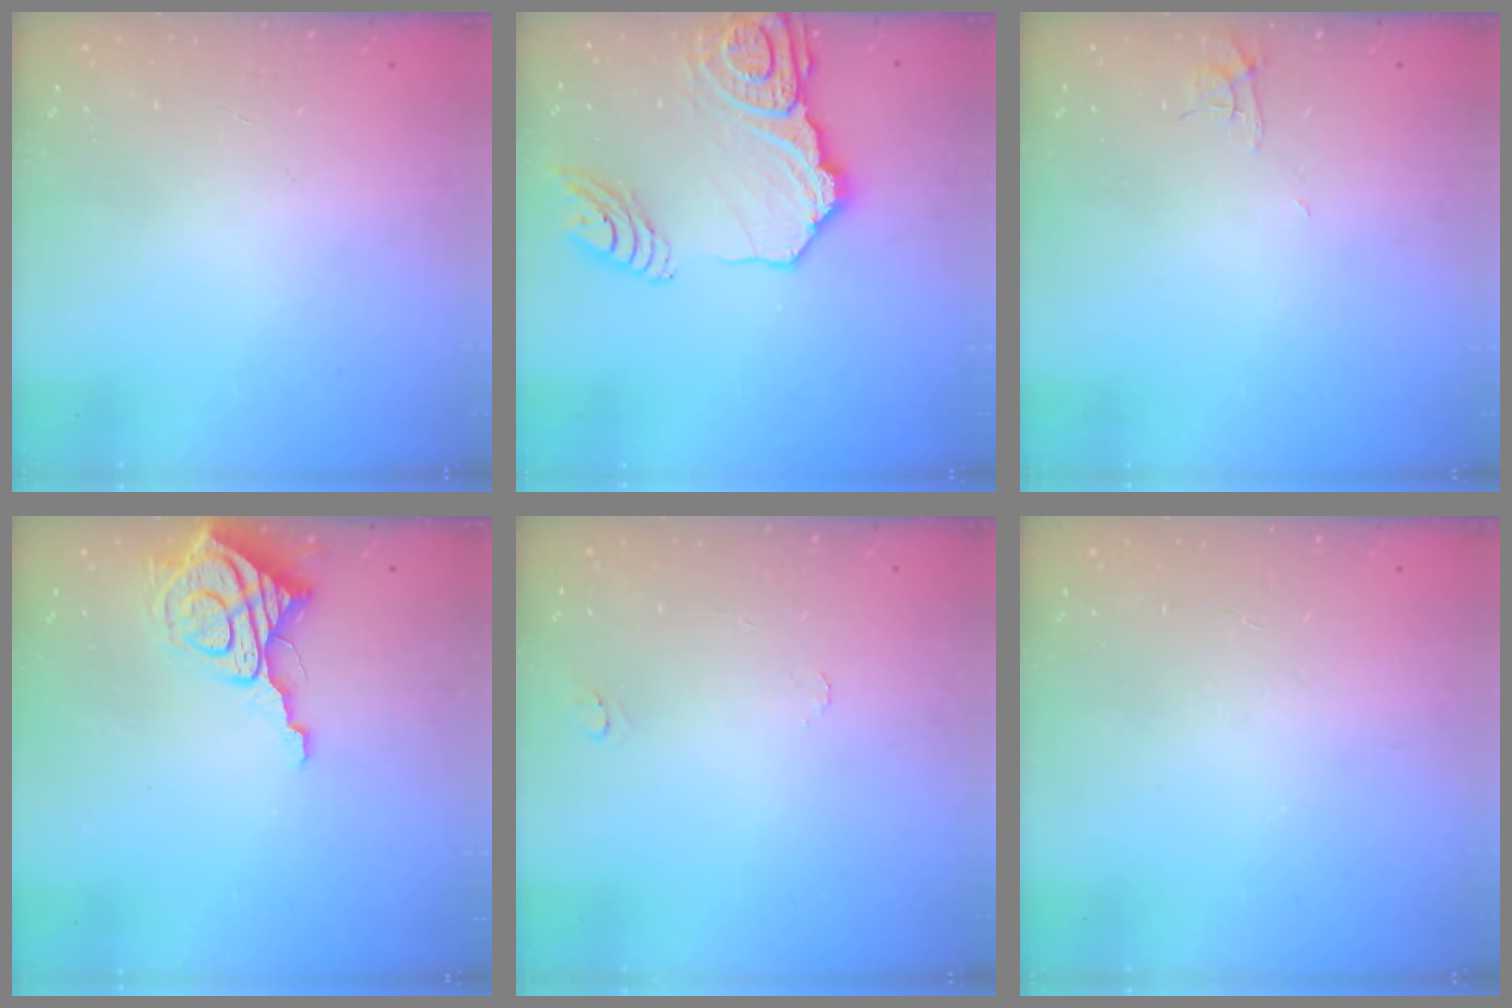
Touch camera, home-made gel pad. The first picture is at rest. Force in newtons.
{"total": 20.3, "press": 20.1, "slide": 2.6}
{"total": 4.5, "press": 4.5, "slide": 0.3}
{"total": 11.7, "press": 11.6, "slide": 1.4}
{"total": 4.9, "press": 4.9, "slide": 0.5}
{"total": 0.0}